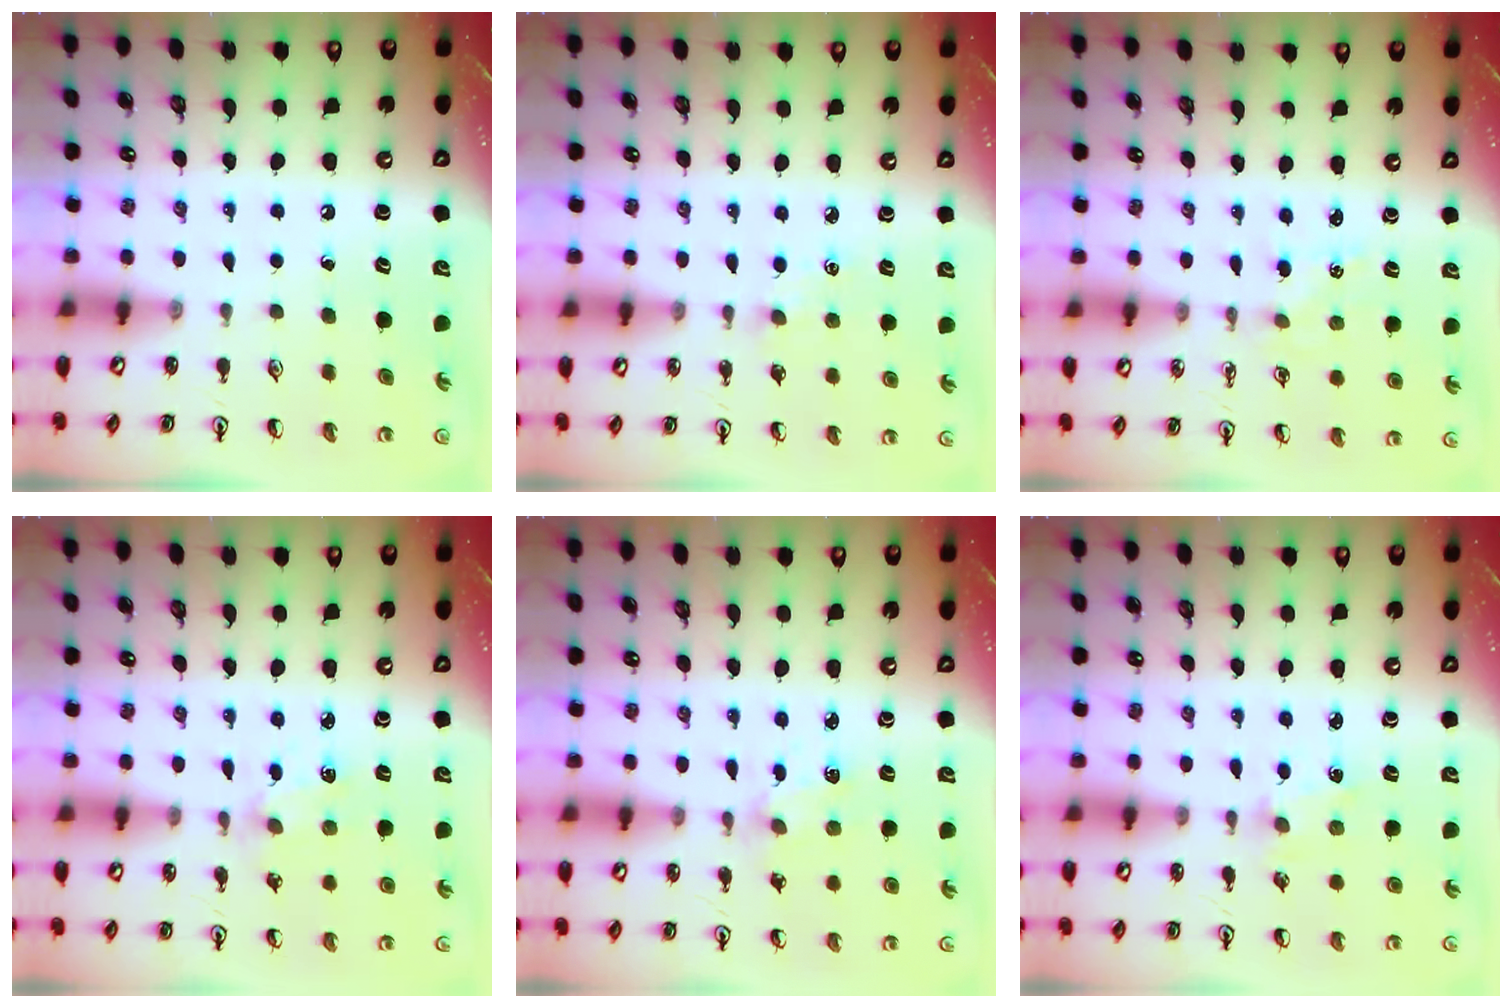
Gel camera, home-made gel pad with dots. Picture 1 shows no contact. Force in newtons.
{"total": 2.2, "press": 2.2, "slide": 0.3}
{"total": 0.8, "press": 0.8, "slide": 0.1}
{"total": 2.0, "press": 2.0, "slide": 0.3}
{"total": 2.0, "press": 2.0, "slide": 0.4}
{"total": 1.4, "press": 1.4, "slide": 0.3}